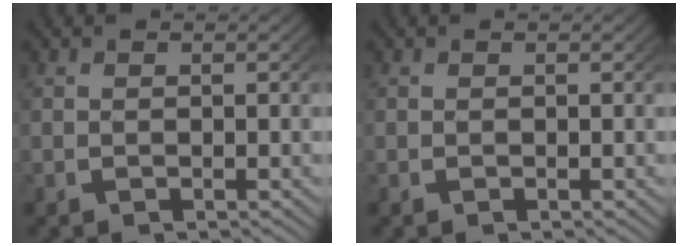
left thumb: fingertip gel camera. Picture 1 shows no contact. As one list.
[{"total": 0.0}]